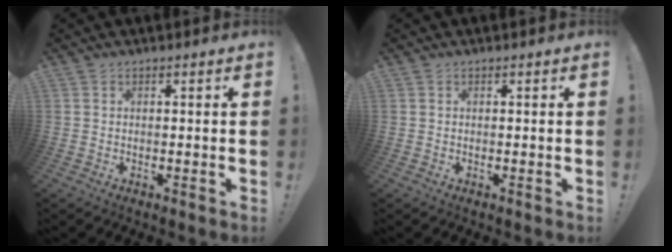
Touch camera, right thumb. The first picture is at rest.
{"total": 0.0}